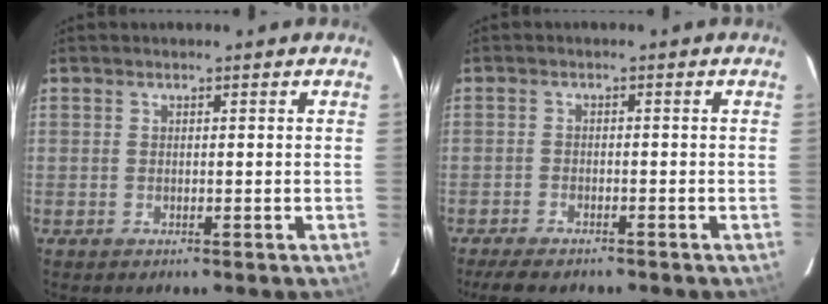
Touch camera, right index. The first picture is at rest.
{"total": 6.1, "force": [-5.2, 1.8, 2.6], "torque": [-0.070, -0.016, -0.086]}